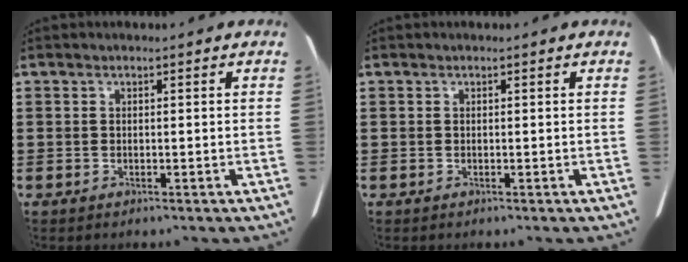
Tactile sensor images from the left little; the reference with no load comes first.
{"total": 0.0}